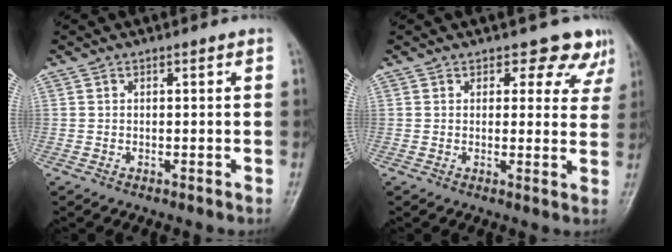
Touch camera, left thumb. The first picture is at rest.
{"total": 6.9, "force": [5.5, 3.8, 1.6], "torque": [0.027, -0.028, 0.049]}